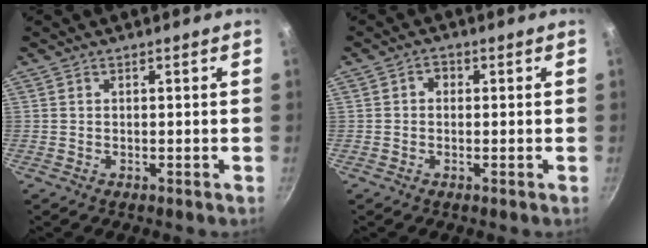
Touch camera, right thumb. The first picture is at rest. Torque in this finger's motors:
{"motor_torque": [0.39, 0.70, 0.44, 0.25, -0.04]}